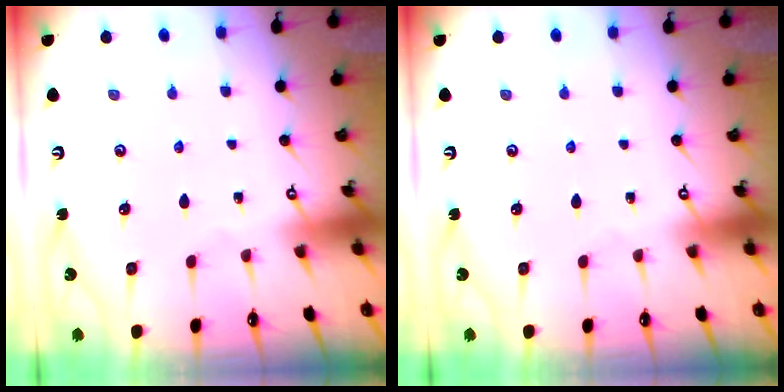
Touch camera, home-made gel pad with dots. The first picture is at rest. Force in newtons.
{"total": 0.0}